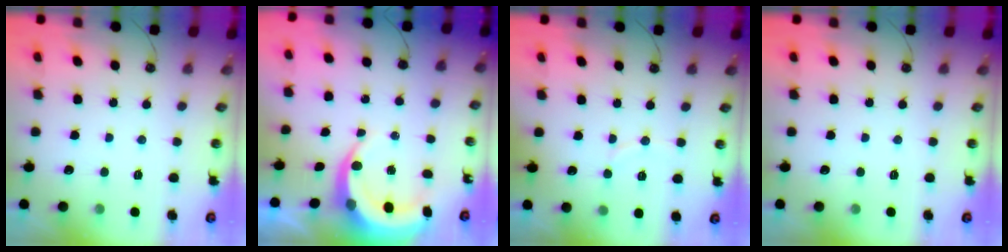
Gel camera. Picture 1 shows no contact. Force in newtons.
{"total": 7.1, "press": 7.0, "slide": 1.1}
{"total": 5.9, "press": 5.9, "slide": 0.7}
{"total": 0.0}